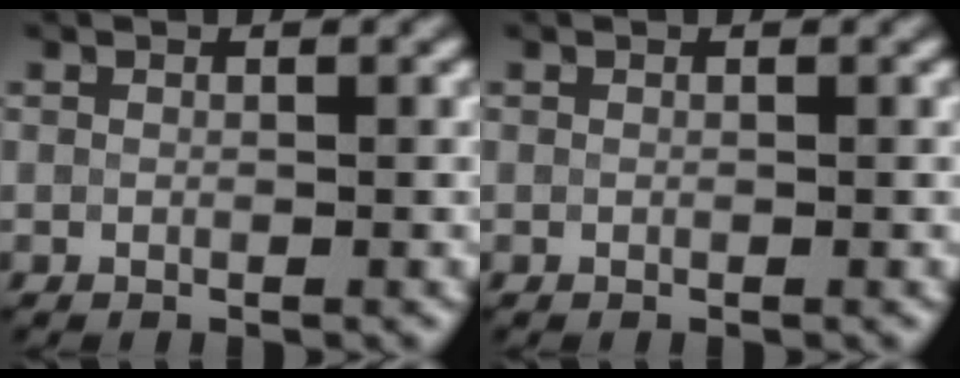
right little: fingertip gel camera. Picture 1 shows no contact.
{"total": 0.0}